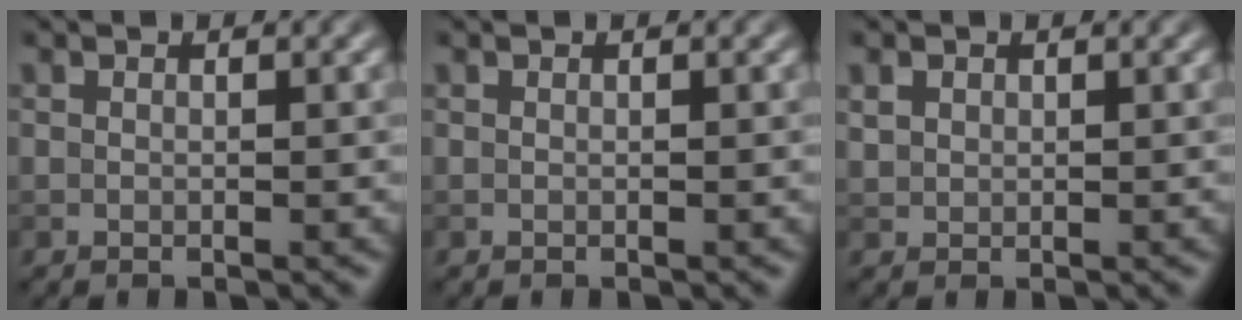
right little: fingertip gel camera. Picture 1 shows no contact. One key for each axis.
{"total": 0.0}
{"total": 1.1, "fx": 0.6, "fy": 0.9, "fz": 0.4, "tx": -0.006, "ty": 0.001, "tz": 0.013}